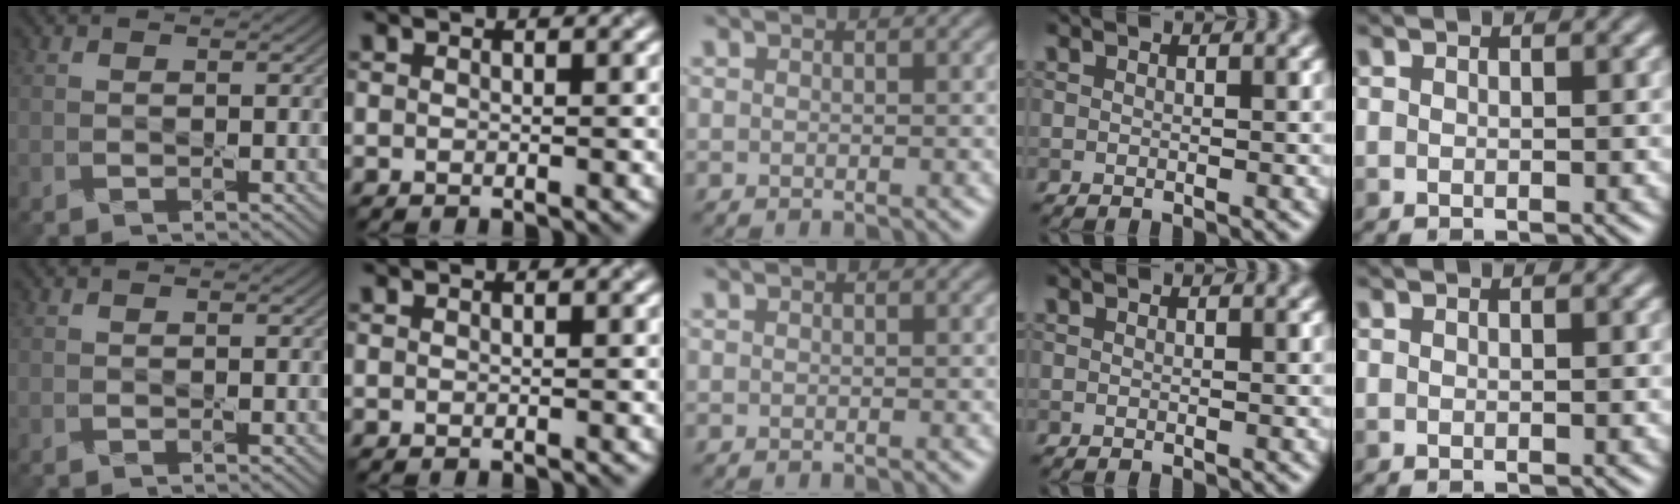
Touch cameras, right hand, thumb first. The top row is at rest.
{}